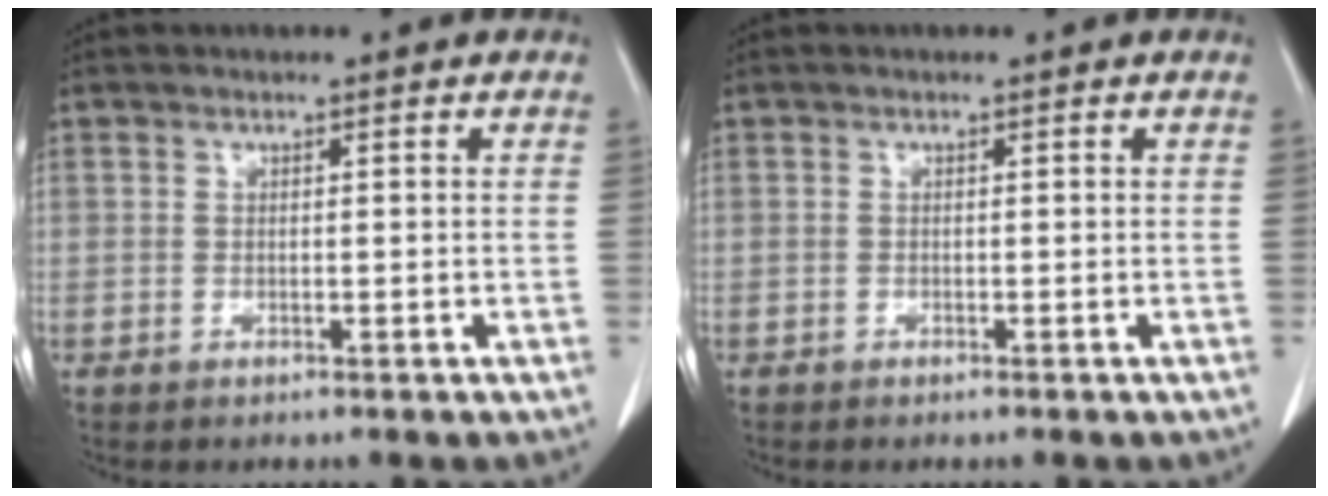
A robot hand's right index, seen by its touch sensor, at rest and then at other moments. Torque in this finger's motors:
{"motor_torque": [-0.03, 0.01, 0.01, 0.01]}